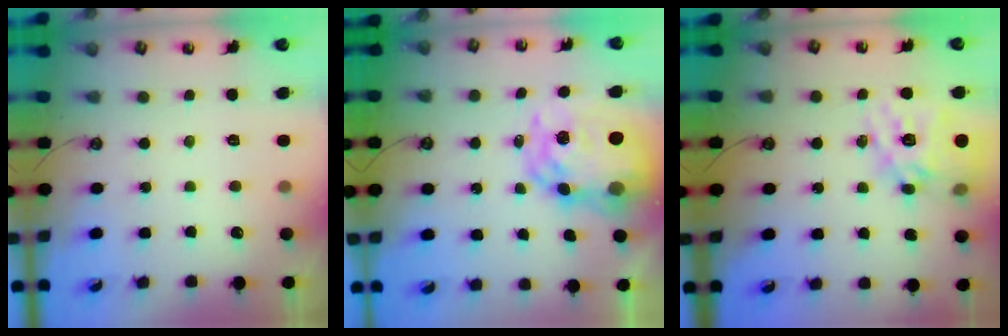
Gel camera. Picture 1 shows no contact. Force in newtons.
{"total": 13.2, "press": 13.2, "slide": 1.0}
{"total": 19.2, "press": 19.1, "slide": 1.9}